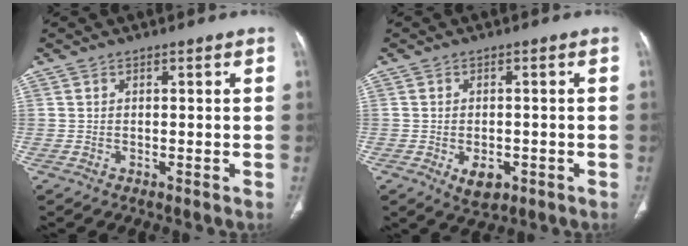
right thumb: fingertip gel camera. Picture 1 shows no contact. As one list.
[{"total": 4.6, "force": [-1.7, 2.8, 3.1], "torque": [-0.041, 0.002, -0.017]}]